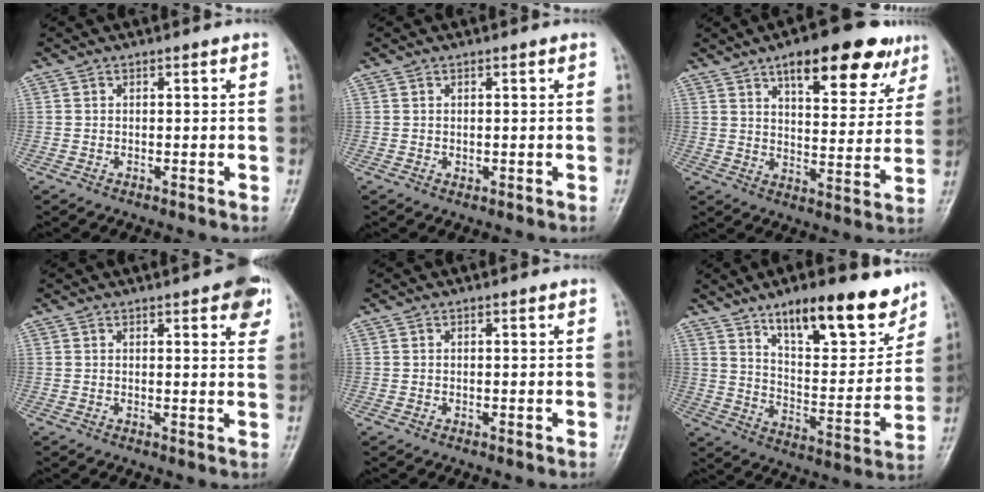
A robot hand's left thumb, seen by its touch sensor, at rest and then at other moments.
{"total": 0.7, "force": [0.2, 0.5, 0.5], "torque": [-0.003, -0.002, 0.006]}
{"total": 17.4, "force": [10.5, 6.7, 12.2], "torque": [-0.120, -0.037, 0.148]}
{"total": 7.2, "force": [3.8, 2.1, 5.8], "torque": [-0.052, -0.010, 0.040]}
{"total": 0.0}
{"total": 18.9, "force": [12.7, 6.4, 12.5], "torque": [-0.139, -0.072, 0.205]}